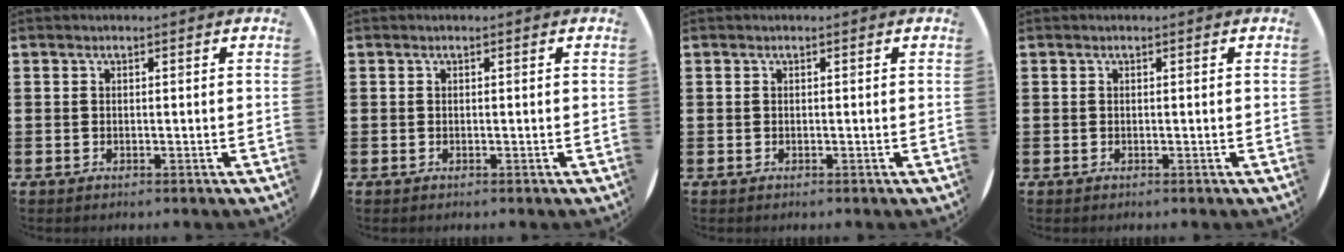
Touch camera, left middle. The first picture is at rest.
{"total": 0.0}
{"total": 0.0}
{"total": 0.0}